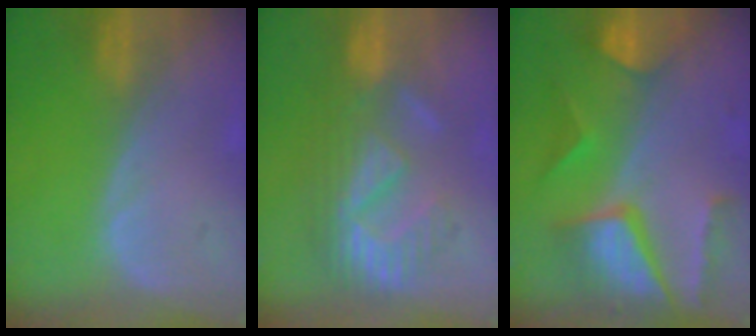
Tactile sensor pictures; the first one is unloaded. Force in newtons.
{"total": 8.7, "press": 8.5, "slide": 1.6}
{"total": 10.5, "press": 8.7, "slide": 6.0}